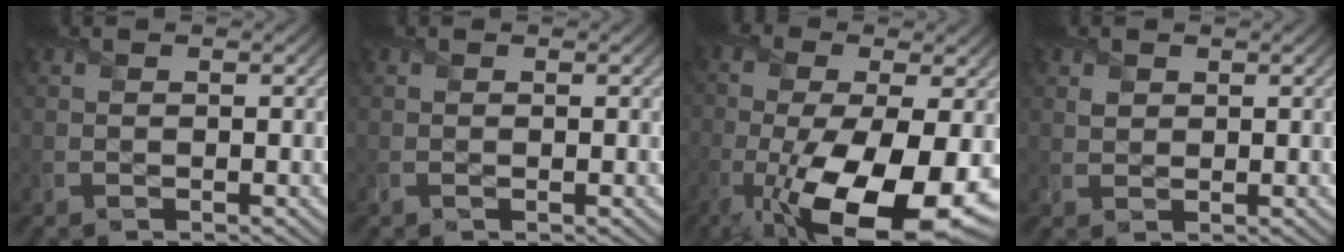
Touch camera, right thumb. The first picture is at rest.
{"total": 0.0}
{"total": 16.5, "force": [-5.8, 6.8, 13.9], "torque": [-0.283, -0.039, -0.087]}
{"total": 1.1, "force": [0.7, 0.8, 0.3], "torque": [-0.008, 0.000, 0.016]}